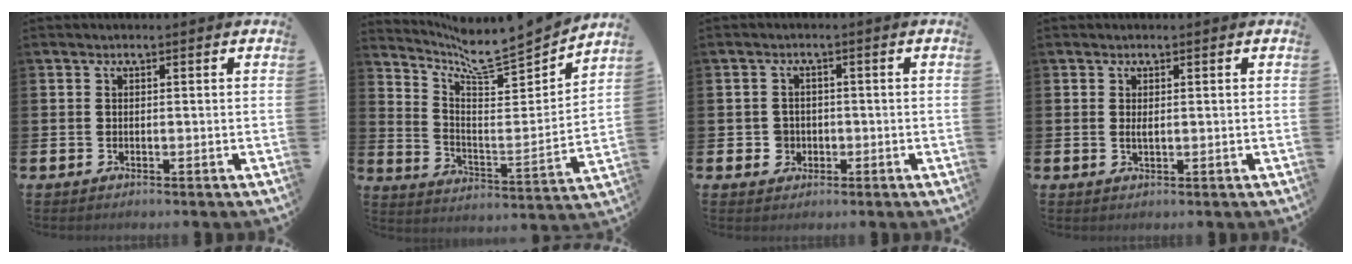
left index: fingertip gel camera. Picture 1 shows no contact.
{"total": 8.3, "force": [7.9, 0.9, 2.3], "torque": [-0.063, -0.078, 0.131]}
{"total": 2.4, "force": [-0.5, 2.4, 0.3], "torque": [-0.001, 0.001, -0.018]}
{"total": 0.9, "force": [0.3, 0.3, 0.8], "torque": [-0.015, 0.001, 0.004]}